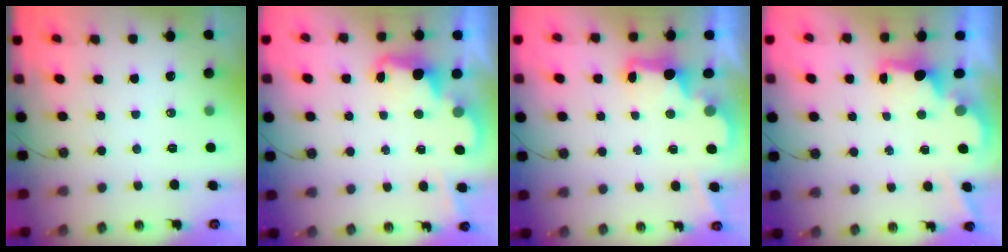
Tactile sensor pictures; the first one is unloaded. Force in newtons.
{"total": 2.6, "press": 2.5, "slide": 0.6}
{"total": 2.6, "press": 2.6, "slide": 0.5}
{"total": 1.9, "press": 1.8, "slide": 0.6}